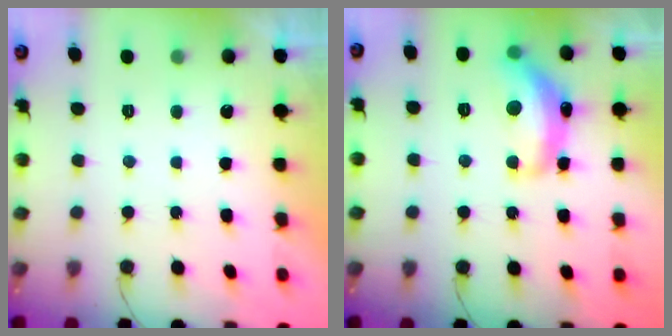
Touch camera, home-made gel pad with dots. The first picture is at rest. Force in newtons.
{"total": 15.2, "press": 15.2, "slide": 0.9}